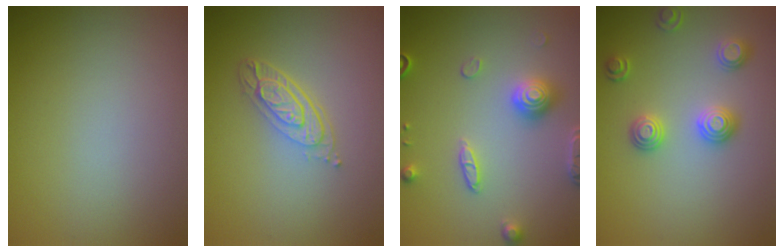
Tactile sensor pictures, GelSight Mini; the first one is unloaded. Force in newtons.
{"total": 3.4, "press": 2.6, "slide": 2.2}
{"total": 3.6, "press": 3.3, "slide": 1.4}
{"total": 2.7, "press": 2.6, "slide": 0.9}